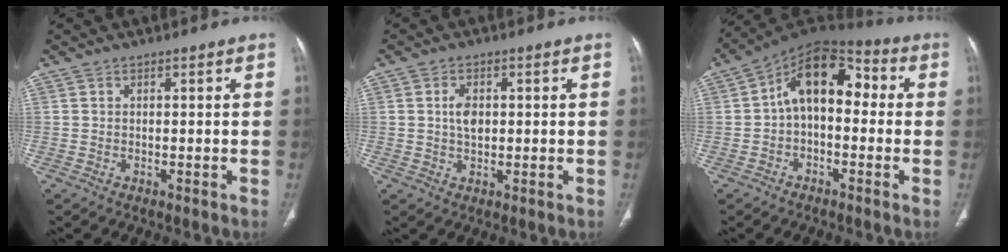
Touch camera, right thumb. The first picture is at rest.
{"total": 3.5, "force": [0.4, 2.3, 2.6], "torque": [-0.041, 0.001, 0.006]}
{"total": 12.5, "force": [0.3, 8.0, 9.6], "torque": [-0.112, 0.047, -0.012]}